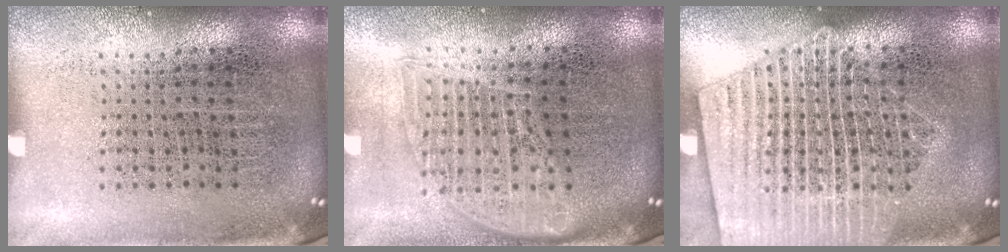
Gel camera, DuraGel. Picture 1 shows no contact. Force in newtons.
{"total": 1.6, "press": 1.4, "slide": 0.7}
{"total": 2.7, "press": 2.7, "slide": 0.4}